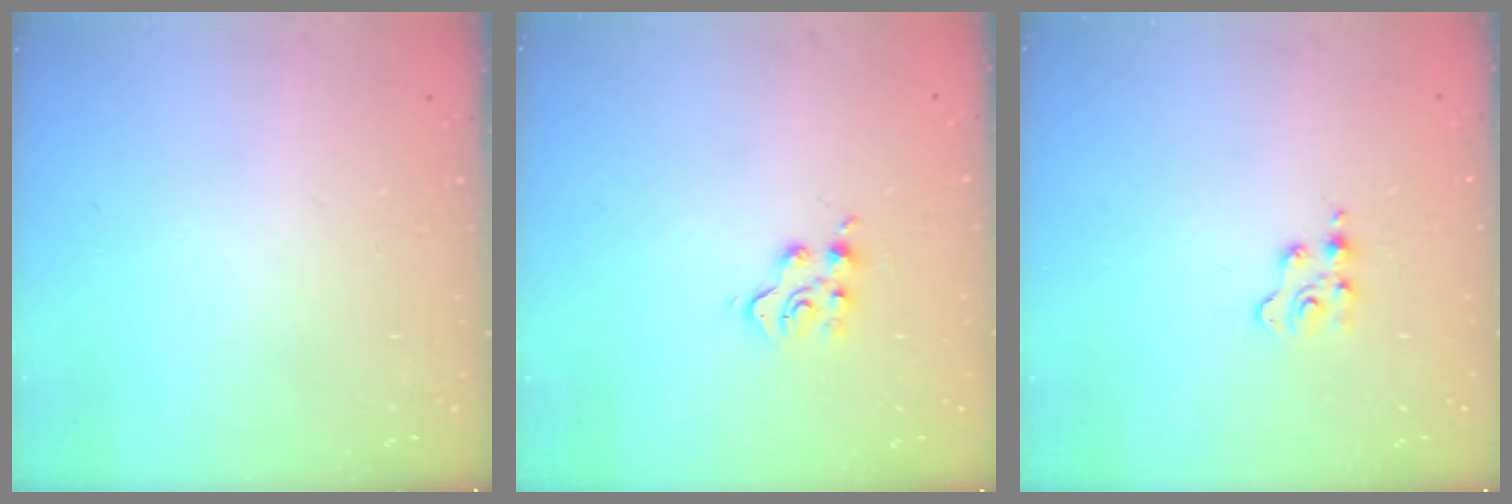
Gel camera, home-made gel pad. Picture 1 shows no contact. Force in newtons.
{"total": 5.2, "press": 5.2, "slide": 0.6}
{"total": 2.9, "press": 2.9, "slide": 0.4}